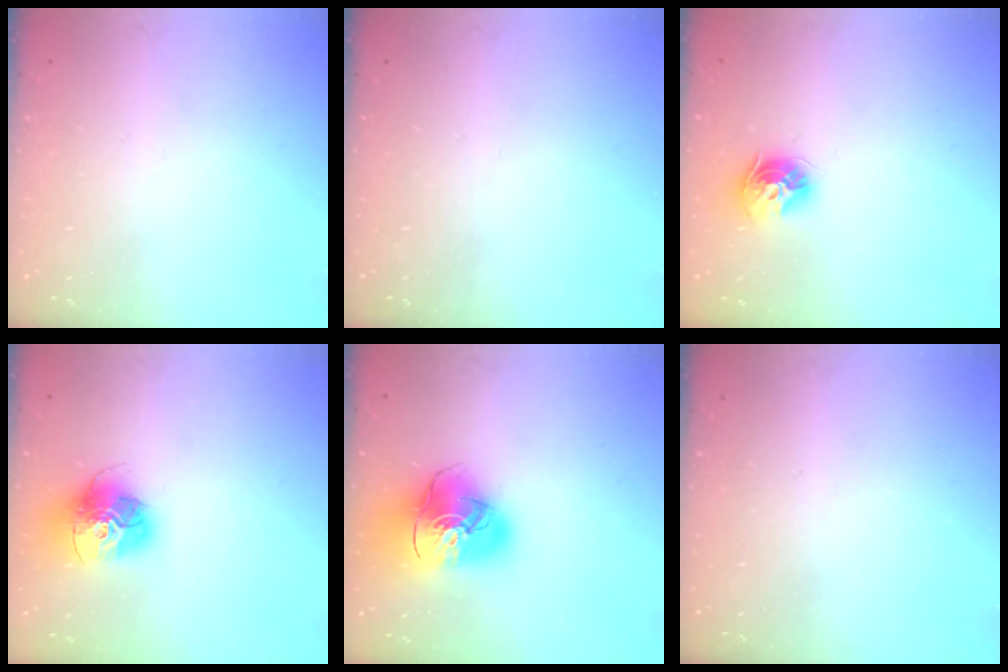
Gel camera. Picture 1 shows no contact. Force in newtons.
{"total": 0.0}
{"total": 9.5, "press": 9.4, "slide": 0.9}
{"total": 15.6, "press": 15.5, "slide": 1.4}
{"total": 17.2, "press": 17.1, "slide": 2.0}
{"total": 0.0}